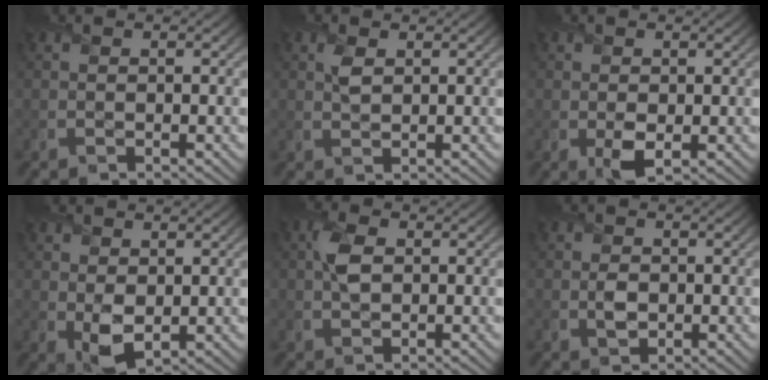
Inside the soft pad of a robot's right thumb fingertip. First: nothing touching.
{"total": 1.9, "force": [0.8, 1.0, 1.3], "torque": [-0.033, 0.002, 0.016]}
{"total": 2.6, "force": [-0.3, 1.8, 1.9], "torque": [-0.040, -0.011, -0.003]}
{"total": 4.0, "force": [0.6, 2.9, 2.7], "torque": [-0.064, -0.013, 0.014]}
{"total": 3.5, "force": [0.6, 2.1, 2.7], "torque": [-0.067, 0.007, 0.008]}
{"total": 2.3, "force": [-0.2, 1.9, 1.3], "torque": [-0.029, -0.008, -0.007]}